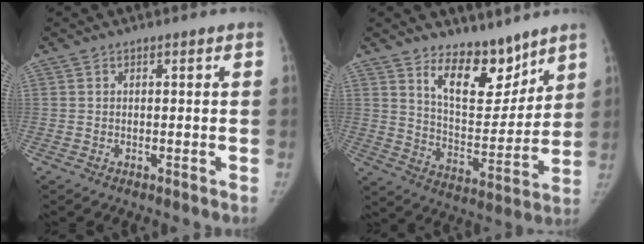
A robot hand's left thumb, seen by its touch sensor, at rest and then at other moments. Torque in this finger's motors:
{"motor_torque": [0.27, -0.02, 0.95, -0.69, 0.29]}